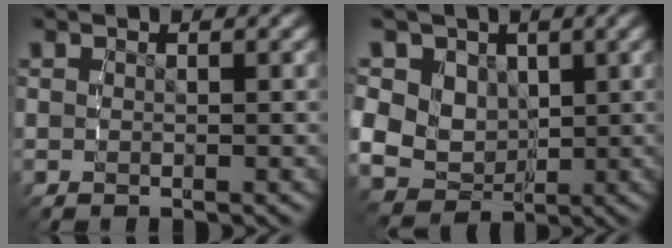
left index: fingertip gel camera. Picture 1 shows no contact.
{"total": 13.7, "force": [0.6, 12.4, 6.0], "torque": [-0.165, -0.044, 0.011]}